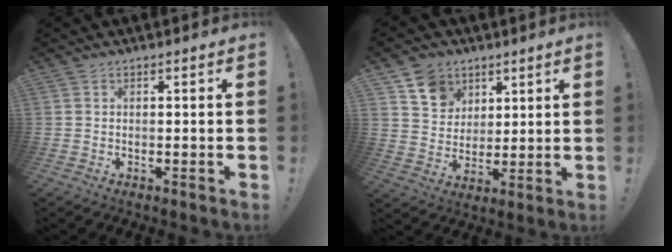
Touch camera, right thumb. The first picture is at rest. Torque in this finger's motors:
{"motor_torque": [0.08, 0.18, -0.15, 0.55, -0.02]}